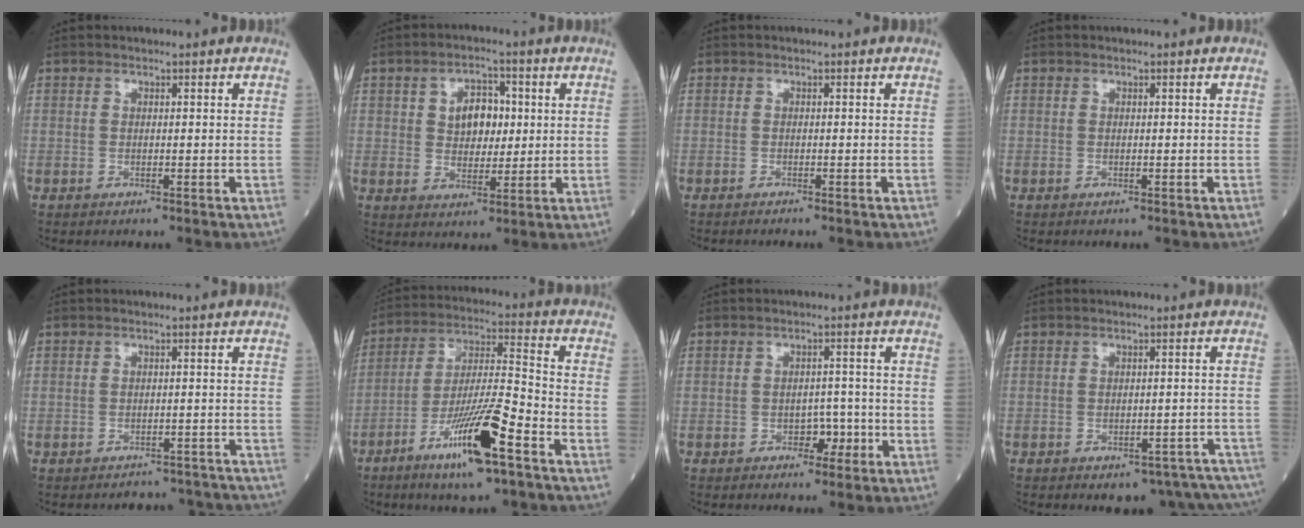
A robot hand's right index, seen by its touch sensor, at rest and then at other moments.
{"total": 6.4, "force": [1.3, 4.0, 4.7], "torque": [-0.074, 0.013, 0.025]}
{"total": 0.7, "force": [-0.6, -0.1, 0.2], "torque": [-0.004, 0.000, -0.008]}
{"total": 0.0}
{"total": 5.5, "force": [-5.2, 1.7, 0.0], "torque": [0.010, 0.008, -0.055]}
{"total": 14.1, "force": [-7.7, 1.2, 11.8], "torque": [-0.223, -0.017, -0.136]}
{"total": 3.1, "force": [-1.5, 2.0, 1.9], "torque": [-0.020, 0.008, -0.019]}
{"total": 11.9, "force": [-10.4, 4.3, 4.0], "torque": [-0.009, 0.030, -0.111]}